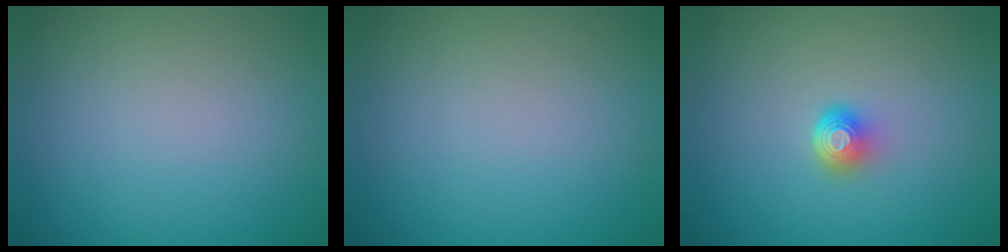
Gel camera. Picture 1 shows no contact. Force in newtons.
{"total": 0.0}
{"total": 2.1, "press": 1.4, "slide": 1.6}